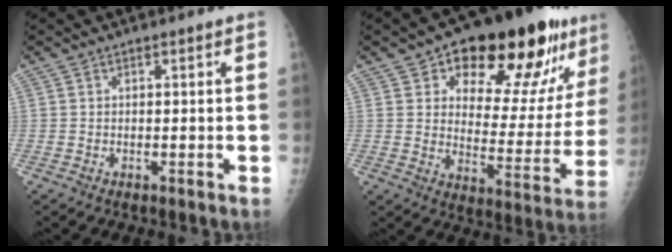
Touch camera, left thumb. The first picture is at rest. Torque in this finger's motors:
{"motor_torque": [0.99, 1.17, 1.33, -1.44, 0.14]}